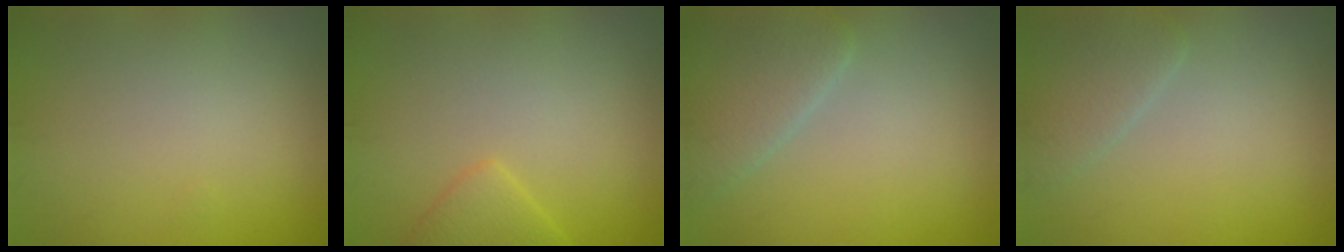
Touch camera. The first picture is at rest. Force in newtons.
{"total": 2.3, "press": 2.3, "slide": 0.3}
{"total": 4.0, "press": 4.0, "slide": 0.2}
{"total": 2.5, "press": 2.5, "slide": 0.1}